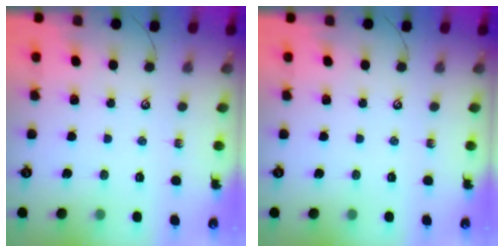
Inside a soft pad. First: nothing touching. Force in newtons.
{"total": 0.0}